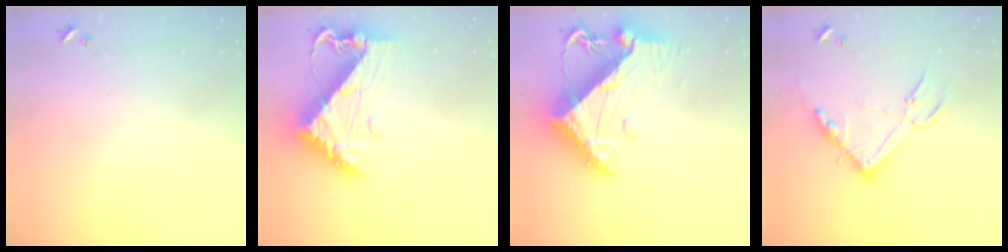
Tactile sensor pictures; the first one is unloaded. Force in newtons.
{"total": 11.4, "press": 11.3, "slide": 1.4}
{"total": 13.2, "press": 13.1, "slide": 1.4}
{"total": 16.1, "press": 16.1, "slide": 0.6}